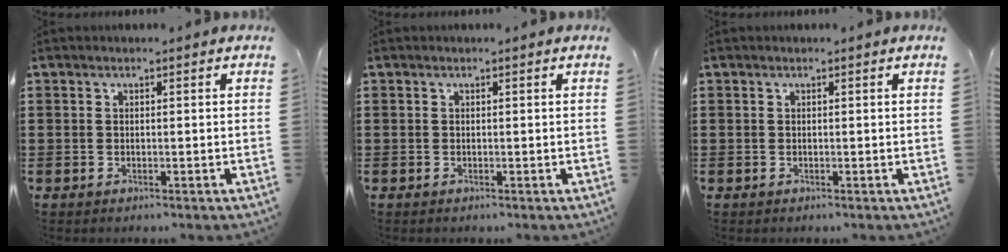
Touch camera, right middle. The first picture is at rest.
{"total": 0.0}
{"total": 0.0}